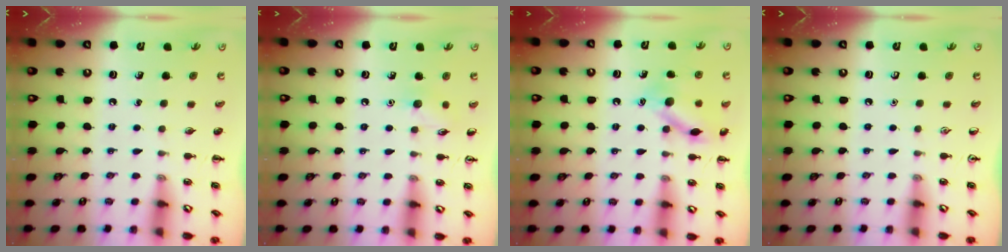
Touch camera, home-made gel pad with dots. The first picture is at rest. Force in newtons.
{"total": 5.7, "press": 5.5, "slide": 1.4}
{"total": 13.0, "press": 13.0, "slide": 0.8}
{"total": 0.0}